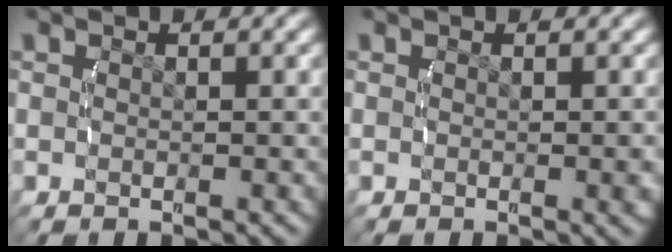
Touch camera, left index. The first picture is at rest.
{"total": 0.6, "force": [-0.1, 0.1, 0.6], "torque": [-0.006, -0.001, -0.002]}